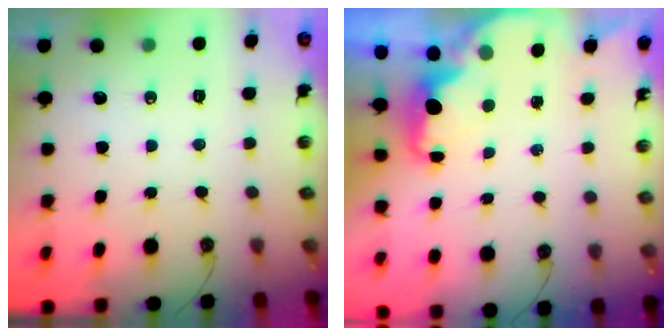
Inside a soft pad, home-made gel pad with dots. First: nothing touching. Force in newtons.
{"total": 2.4, "press": 2.3, "slide": 0.8}